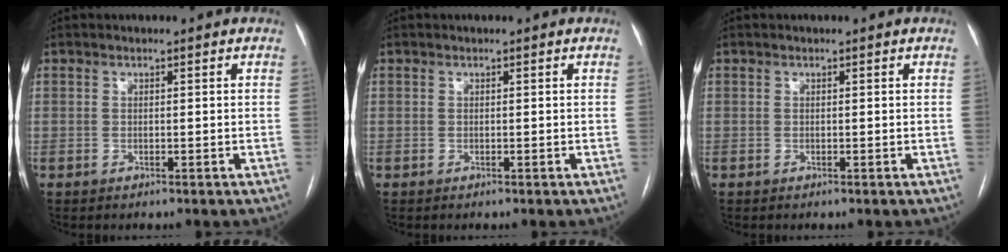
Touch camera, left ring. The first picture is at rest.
{"total": 0.0}
{"total": 0.0}